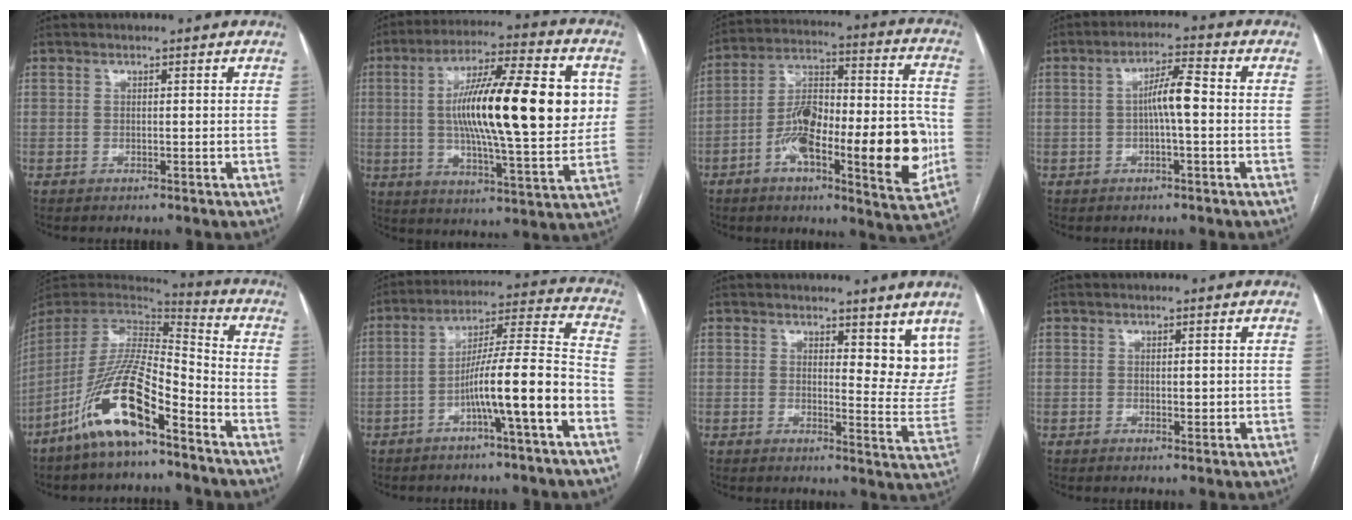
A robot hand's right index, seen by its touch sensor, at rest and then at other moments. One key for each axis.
{"total": 22.4, "fx": 2.8, "fy": 3.7, "fz": 21.9, "tx": -0.354, "ty": 0.020, "tz": 0.037}
{"total": 21.9, "fx": -5.8, "fy": 5.5, "fz": 20.4, "tx": -0.290, "ty": 0.025, "tz": -0.082}
{"total": 5.2, "fx": -0.3, "fy": 0.5, "fz": 5.2, "tx": -0.093, "ty": 0.013, "tz": -0.006}
{"total": 16.4, "fx": -10.0, "fy": 3.0, "fz": 12.6, "tx": -0.263, "ty": -0.015, "tz": -0.188}
{"total": 13.0, "fx": -5.4, "fy": -0.3, "fz": 11.8, "tx": -0.193, "ty": 0.021, "tz": -0.089}
{"total": 7.8, "fx": 5.9, "fy": 2.9, "fz": 4.2, "tx": -0.035, "ty": -0.025, "tz": 0.064}
{"total": 1.3, "fx": 0.0, "fy": 0.7, "fz": 1.1, "tx": -0.015, "ty": -0.003, "tz": 0.002}